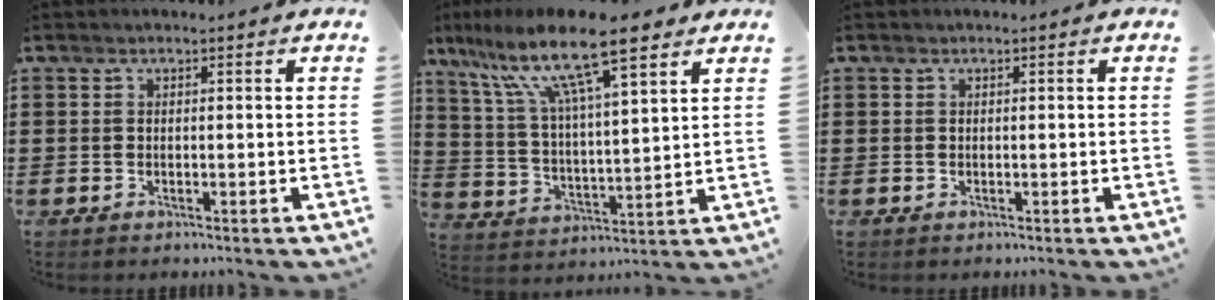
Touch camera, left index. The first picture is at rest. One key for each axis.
{"total": 13.1, "fx": 9.2, "fy": 2.4, "fz": 9.1, "tx": -0.194, "ty": -0.029, "tz": 0.153}
{"total": 0.0}